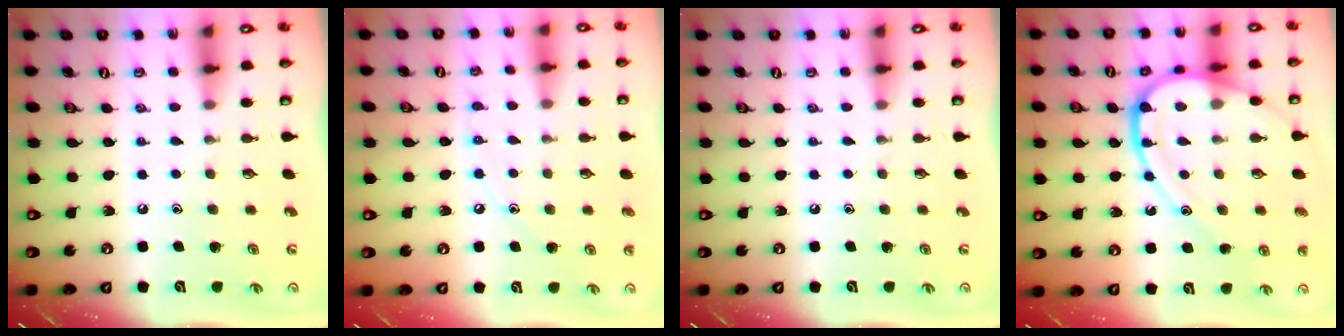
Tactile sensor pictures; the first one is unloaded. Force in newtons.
{"total": 6.3, "press": 6.2, "slide": 0.7}
{"total": 0.0}
{"total": 15.3, "press": 15.3, "slide": 1.4}